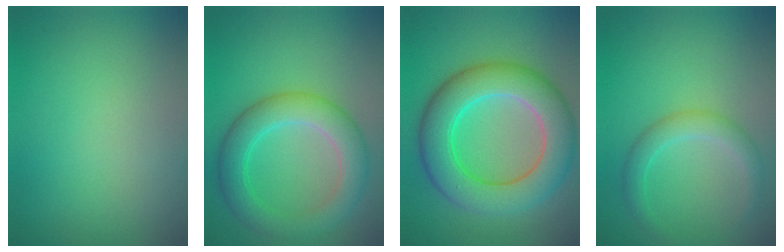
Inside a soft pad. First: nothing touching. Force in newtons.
{"total": 5.5, "press": 5.5, "slide": 0.3}
{"total": 9.0, "press": 9.0, "slide": 0.5}
{"total": 2.4, "press": 2.4, "slide": 0.1}